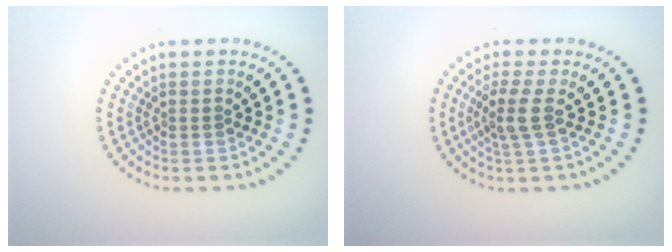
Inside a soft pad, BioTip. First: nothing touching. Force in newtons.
{"total": 2.2, "press": 1.8, "slide": 1.3}